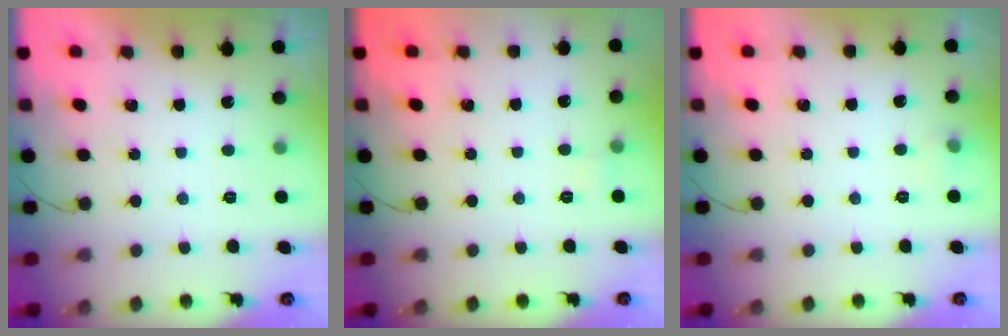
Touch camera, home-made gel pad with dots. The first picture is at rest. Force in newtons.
{"total": 4.3, "press": 4.1, "slide": 1.2}
{"total": 7.8, "press": 3.4, "slide": 7.0}